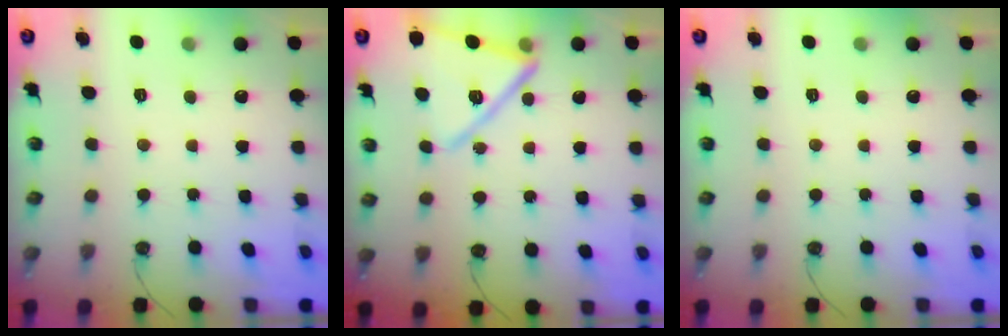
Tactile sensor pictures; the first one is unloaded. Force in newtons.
{"total": 15.2, "press": 15.1, "slide": 1.3}
{"total": 0.0}